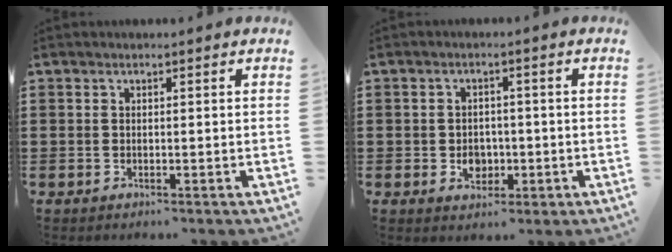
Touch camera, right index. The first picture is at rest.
{"total": 3.3, "force": [-0.7, 2.7, 1.7], "torque": [-0.031, 0.002, -0.017]}